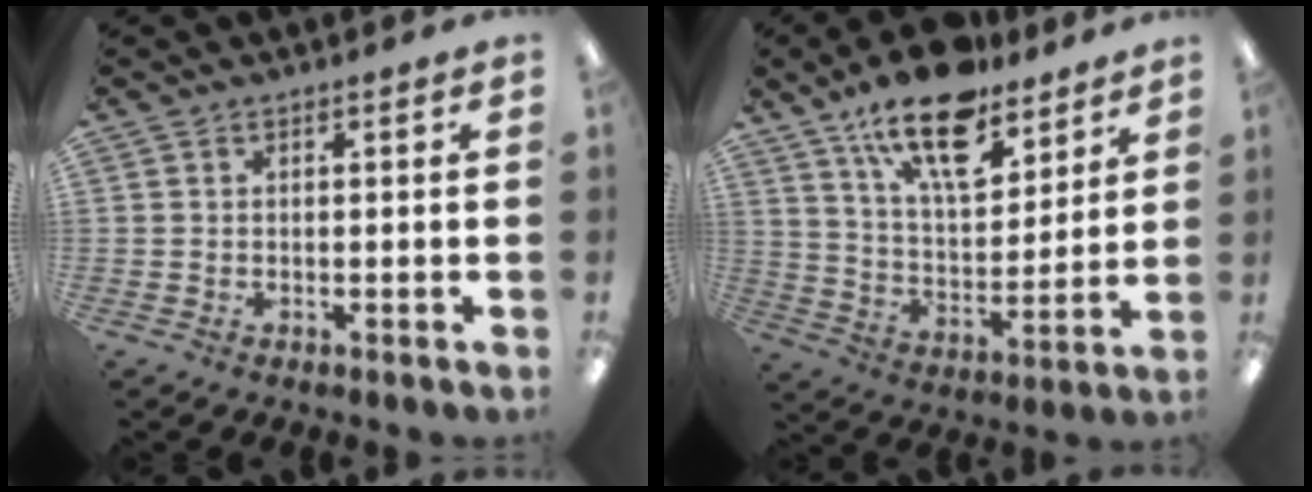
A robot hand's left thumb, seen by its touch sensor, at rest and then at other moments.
{"total": 17.9, "force": [12.8, 7.4, 10.0], "torque": [-0.162, -0.071, 0.221]}